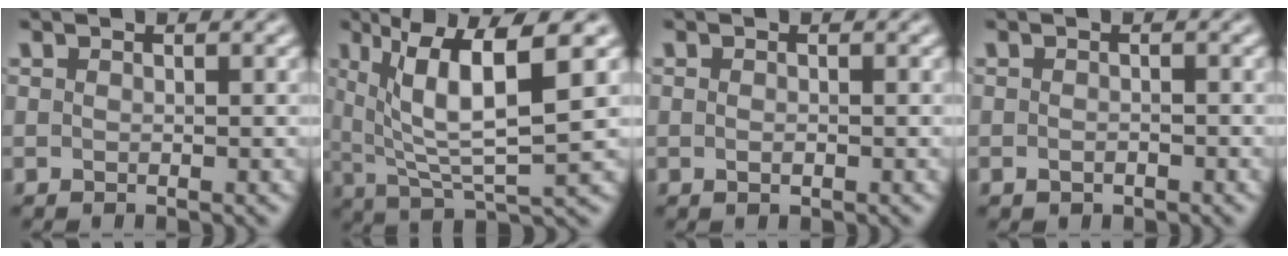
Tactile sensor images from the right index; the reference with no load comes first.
{"total": 8.5, "force": [2.1, 3.3, 7.6], "torque": [-0.125, -0.005, 0.046]}
{"total": 0.6, "force": [-0.3, -0.3, 0.4], "torque": [-0.008, -0.008, 0.001]}
{"total": 0.9, "force": [-0.8, 0.2, 0.3], "torque": [-0.010, -0.010, -0.008]}